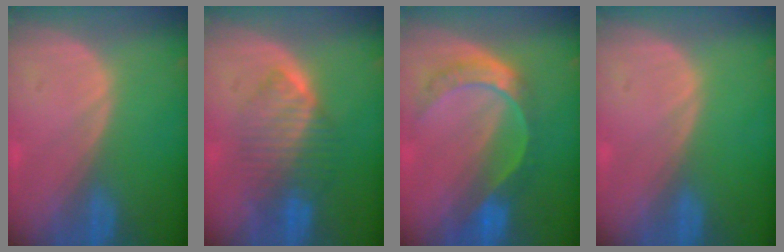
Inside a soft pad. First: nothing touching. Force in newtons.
{"total": 6.6, "press": 6.6, "slide": 0.2}
{"total": 7.9, "press": 6.5, "slide": 4.4}
{"total": 0.0}